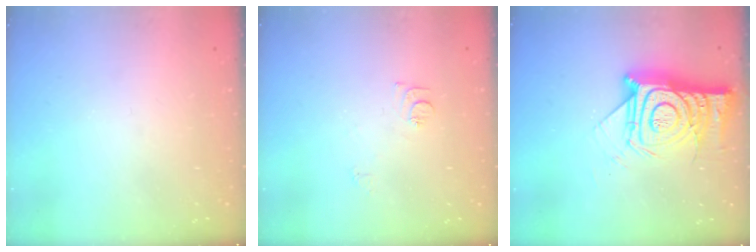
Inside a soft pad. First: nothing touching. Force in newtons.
{"total": 6.7, "press": 6.7, "slide": 0.8}
{"total": 18.4, "press": 18.4, "slide": 1.5}